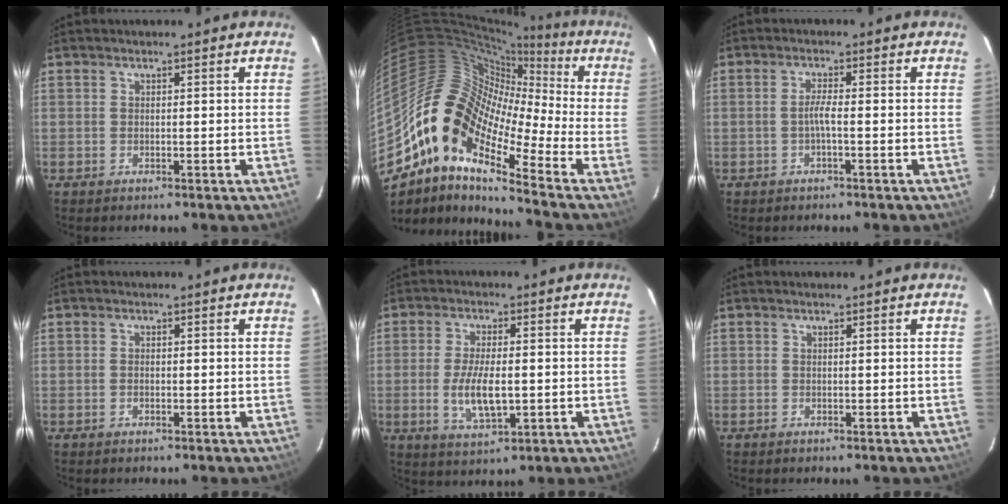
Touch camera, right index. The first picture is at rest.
{"total": 15.9, "force": [-8.0, 6.7, 12.0], "torque": [-0.181, -0.001, -0.171]}
{"total": 2.0, "force": [-0.8, -0.2, 1.8], "torque": [-0.036, 0.002, -0.016]}
{"total": 0.9, "force": [-0.2, 0.6, 0.6], "torque": [-0.013, 0.002, -0.005]}
{"total": 8.2, "force": [-1.3, 3.2, 7.4], "torque": [-0.147, -0.010, -0.019]}
{"total": 0.0}